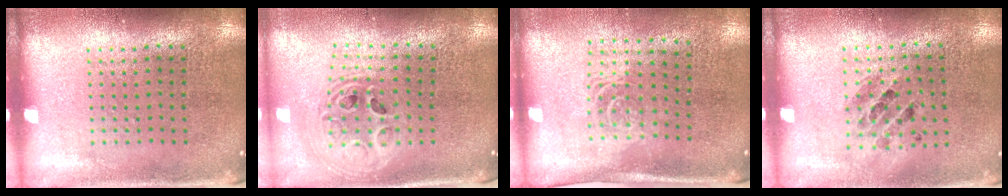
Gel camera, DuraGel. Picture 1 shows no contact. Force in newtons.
{"total": 2.4, "press": 1.9, "slide": 1.4}
{"total": 1.7, "press": 1.3, "slide": 1.1}
{"total": 1.1, "press": 1.0, "slide": 0.2}